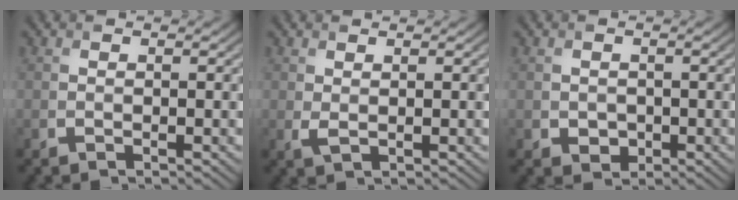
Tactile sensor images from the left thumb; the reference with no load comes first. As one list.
[{"total": 1.2, "force": [0.6, 0.4, 0.9], "torque": [-0.027, -0.002, 0.014]}, {"total": 1.6, "force": [-0.3, 1.5, 0.6], "torque": [-0.014, -0.009, -0.006]}]